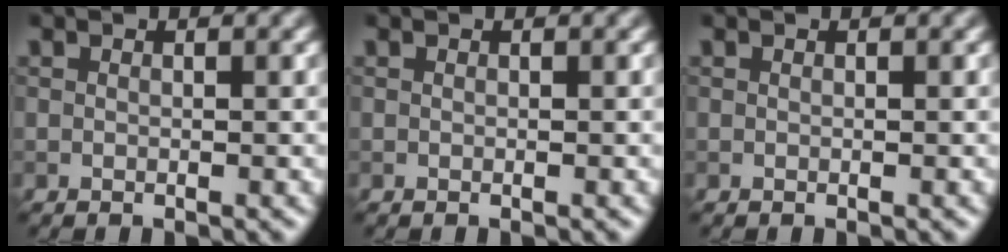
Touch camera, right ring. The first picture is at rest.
{"total": 0.0}
{"total": 0.0}